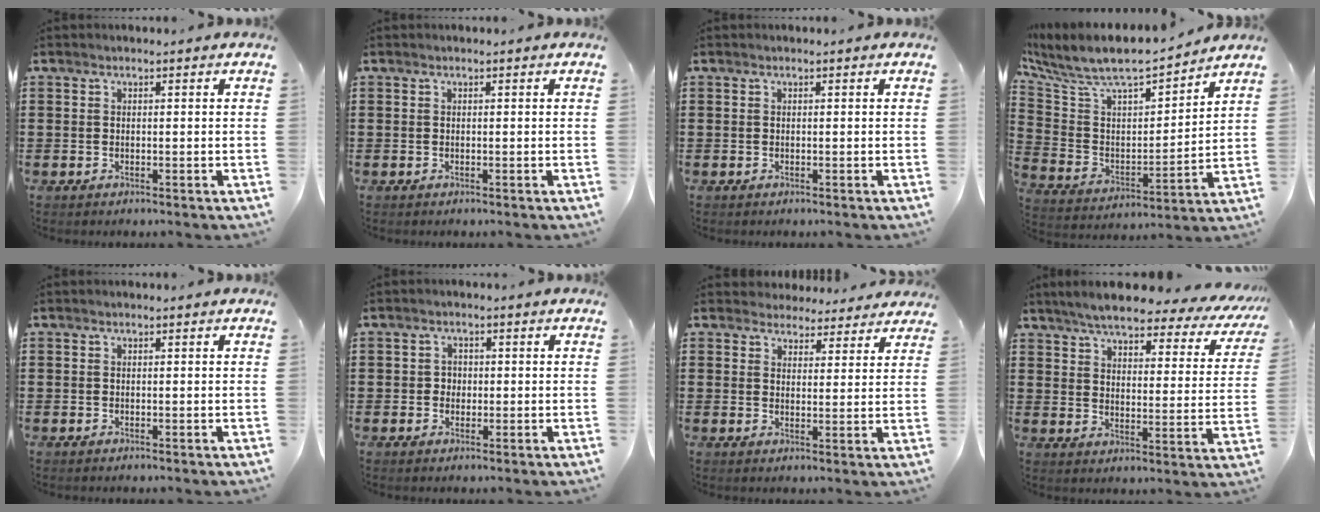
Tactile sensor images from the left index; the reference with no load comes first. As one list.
[{"total": 0.0}, {"total": 0.0}, {"total": 7.7, "force": [6.7, 2.0, 3.3], "torque": [-0.098, -0.054, 0.110]}, {"total": 0.0}, {"total": 1.6, "force": [0.0, 1.5, 0.5], "torque": [-0.016, 0.006, -0.003]}, {"total": 3.7, "force": [3.6, 1.0, 0.1], "torque": [-0.017, -0.011, 0.067]}, {"total": 6.2, "force": [5.6, 0.8, 2.6], "torque": [-0.068, -0.034, 0.092]}]